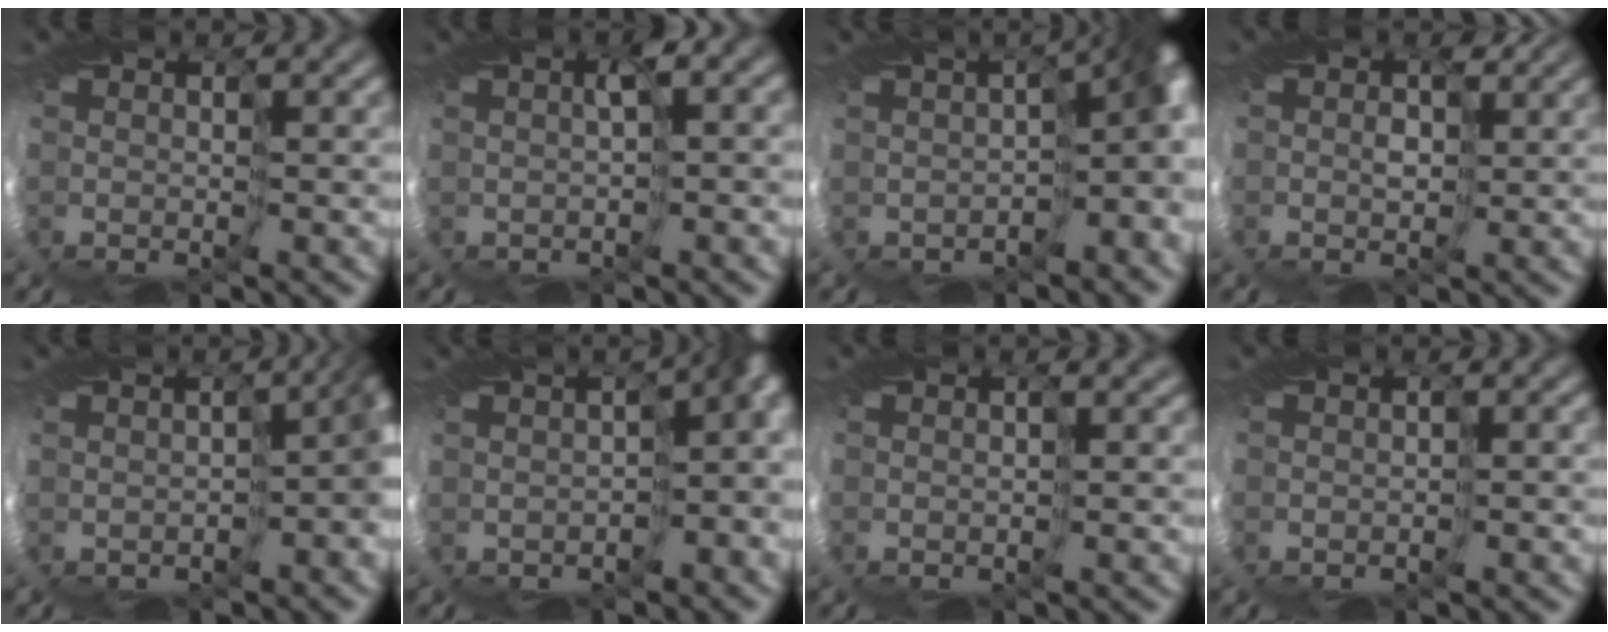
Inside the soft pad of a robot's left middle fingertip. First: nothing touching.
{"total": 2.0, "force": [0.1, 0.4, 1.9], "torque": [-0.032, 0.003, 0.002]}
{"total": 9.6, "force": [-1.4, 4.8, 8.3], "torque": [-0.075, -0.019, -0.006]}
{"total": 1.5, "force": [0.3, 1.3, 0.5], "torque": [-0.010, 0.001, 0.006]}
{"total": 5.2, "force": [-0.8, 2.2, 4.6], "torque": [-0.061, -0.024, -0.010]}
{"total": 9.3, "force": [-0.7, 4.8, 7.9], "torque": [-0.064, 0.000, 0.002]}
{"total": 0.9, "force": [0.4, 0.5, 0.6], "torque": [-0.008, 0.006, 0.007]}
{"total": 0.6, "force": [-0.1, 0.5, 0.2], "torque": [0.005, 0.006, 0.003]}